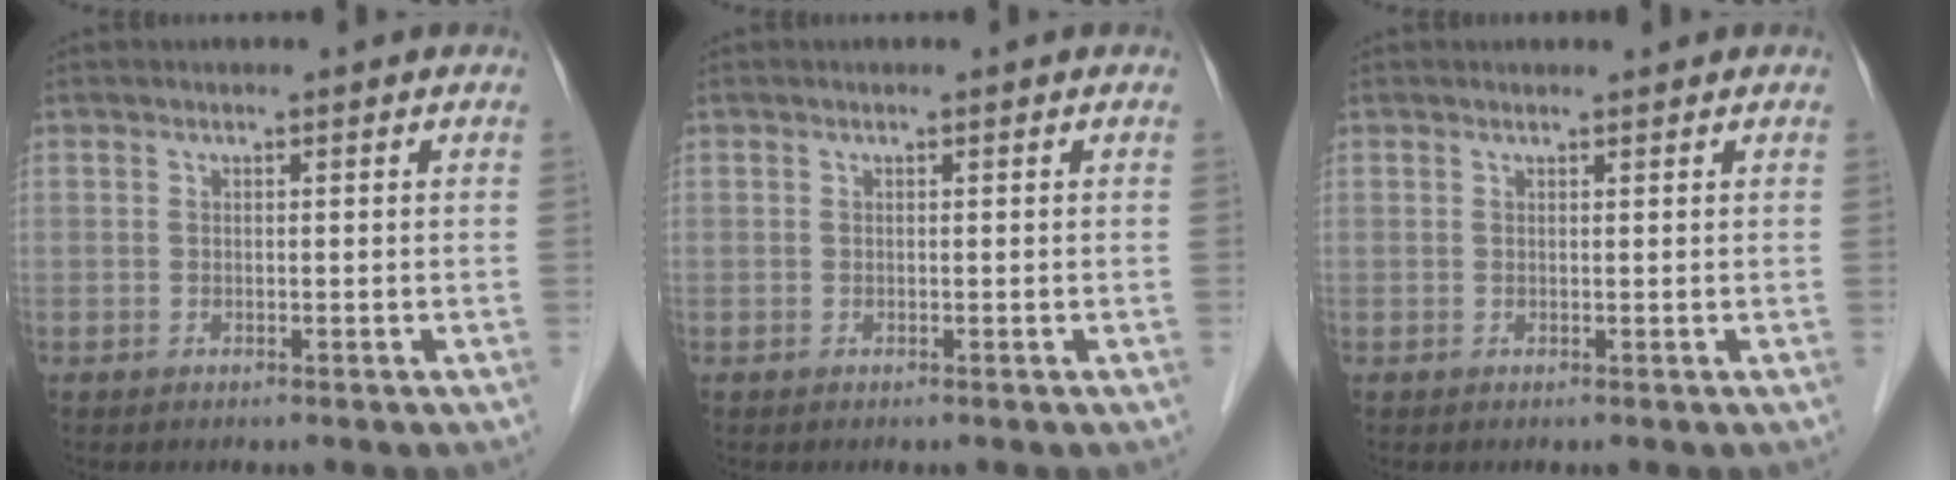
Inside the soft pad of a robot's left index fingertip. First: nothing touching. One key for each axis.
{"total": 0.0}
{"total": 1.6, "fx": -1.6, "fy": 0.0, "fz": -0.2, "tx": 0.000, "ty": -0.014, "tz": -0.033}